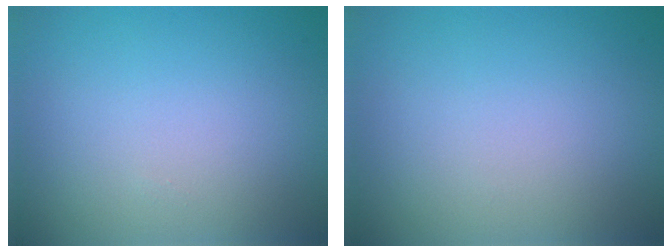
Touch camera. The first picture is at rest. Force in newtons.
{"total": 0.0}